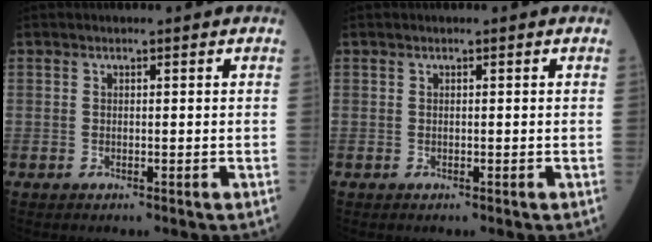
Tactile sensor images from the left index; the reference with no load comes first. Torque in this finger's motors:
{"motor_torque": [0.00, 0.00, 0.00, 0.00]}